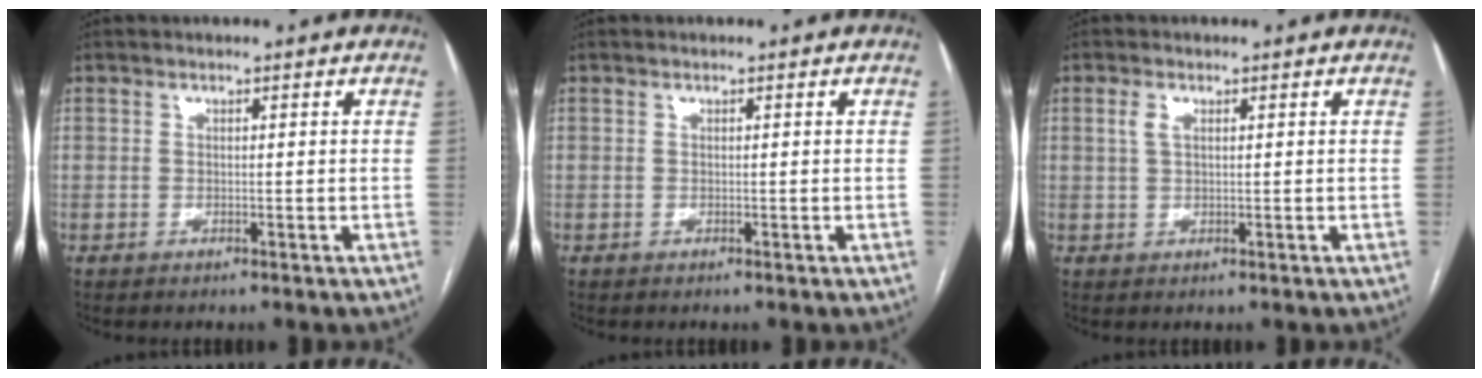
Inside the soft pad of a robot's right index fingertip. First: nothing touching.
{"total": 0.0}
{"total": 1.8, "force": [0.7, 0.8, 1.4], "torque": [-0.033, 0.008, 0.017]}